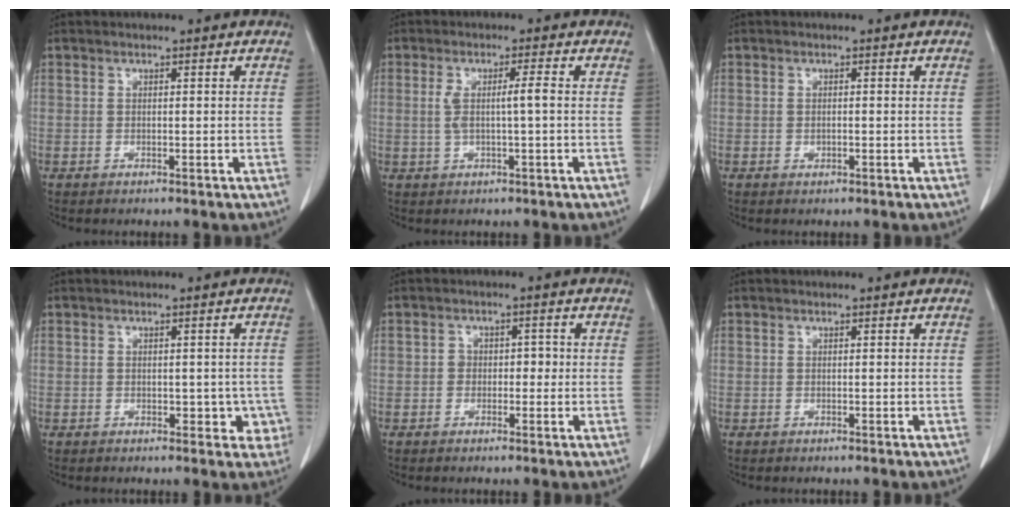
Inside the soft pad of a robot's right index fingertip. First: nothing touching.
{"total": 3.8, "force": [0.1, 0.0, 3.8], "torque": [-0.074, 0.007, 0.006]}
{"total": 0.7, "force": [-0.2, 0.4, 0.5], "torque": [-0.010, -0.001, -0.001]}
{"total": 3.8, "force": [-0.6, 2.6, 2.6], "torque": [-0.009, 0.011, 0.000]}
{"total": 2.6, "force": [-0.3, 2.0, 1.7], "torque": [-0.016, 0.013, -0.005]}
{"total": 0.0}